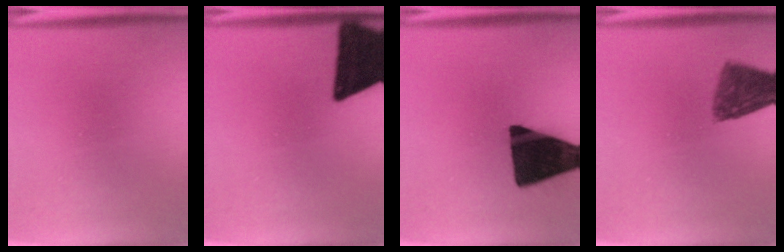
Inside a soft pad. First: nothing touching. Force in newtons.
{"total": 18.8}
{"total": 16.5}
{"total": 7.9}